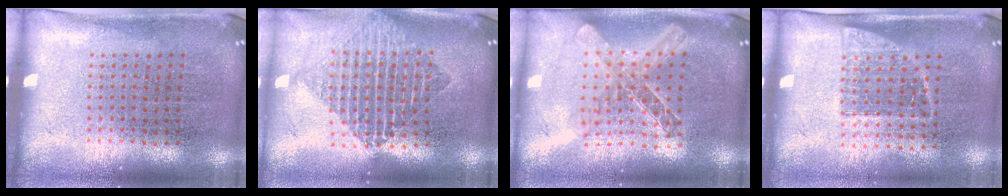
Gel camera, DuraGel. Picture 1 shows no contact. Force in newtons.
{"total": 1.9, "press": 1.6, "slide": 1.1}
{"total": 2.0, "press": 1.7, "slide": 1.1}
{"total": 1.3, "press": 1.1, "slide": 0.7}